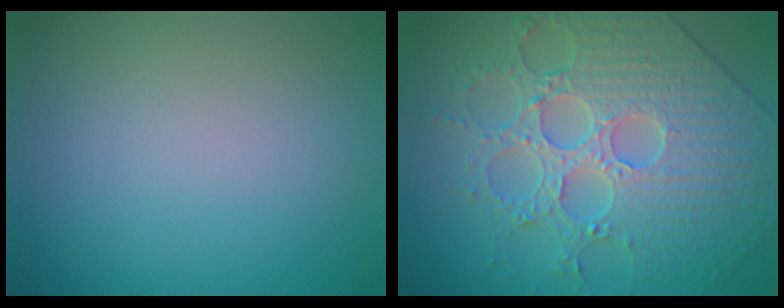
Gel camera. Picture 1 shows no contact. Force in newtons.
{"total": 6.7, "press": 6.0, "slide": 2.9}